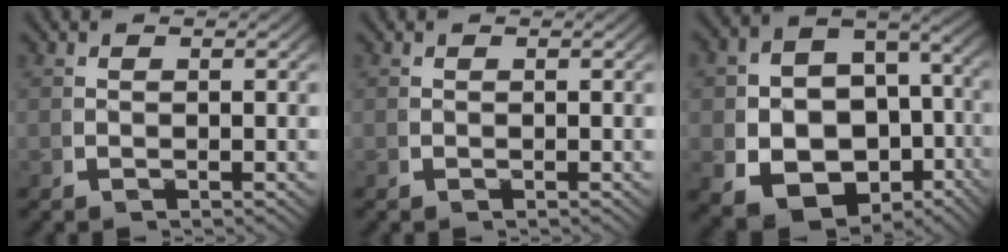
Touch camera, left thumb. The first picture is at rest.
{"total": 0.0}
{"total": 13.8, "force": [-4.2, 10.6, 7.7], "torque": [-0.159, -0.059, -0.047]}